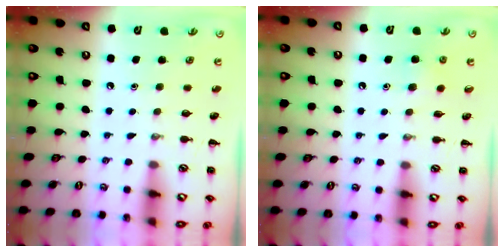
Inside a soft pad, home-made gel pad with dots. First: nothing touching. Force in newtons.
{"total": 3.8, "press": 3.4, "slide": 1.5}